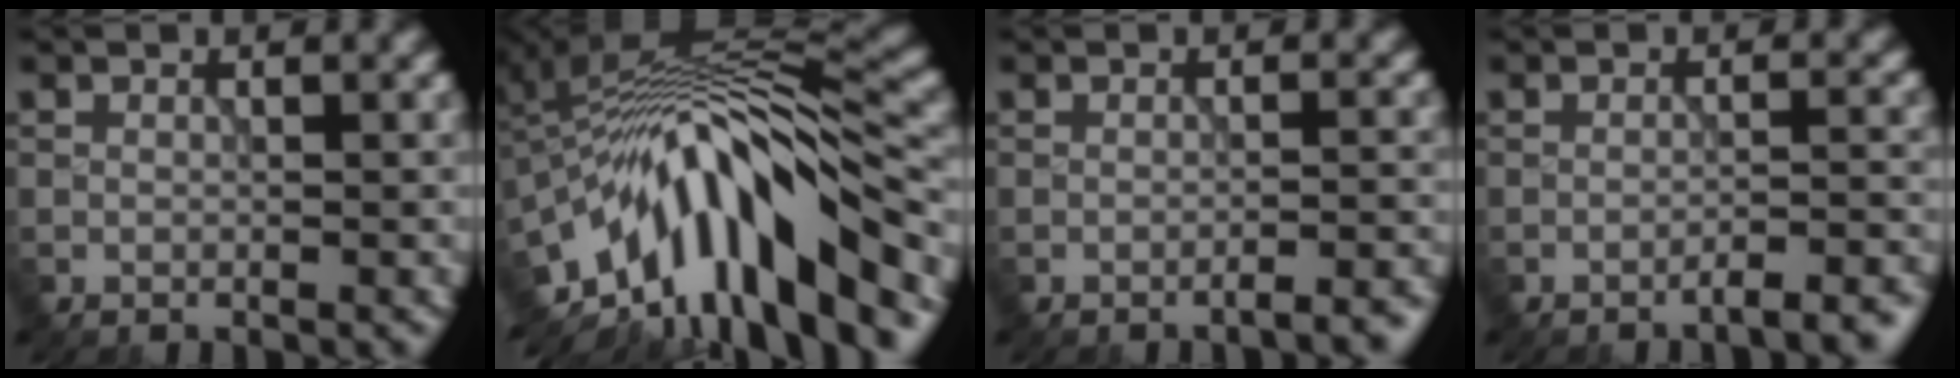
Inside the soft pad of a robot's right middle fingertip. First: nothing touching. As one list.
[{"total": 13.6, "force": [-6.0, 4.5, 11.3], "torque": [-0.184, 0.018, -0.090]}, {"total": 2.5, "force": [-1.8, 0.5, 1.5], "torque": [-0.012, 0.005, -0.030]}, {"total": 3.7, "force": [-2.7, 0.8, 2.4], "torque": [-0.024, 0.009, -0.042]}]